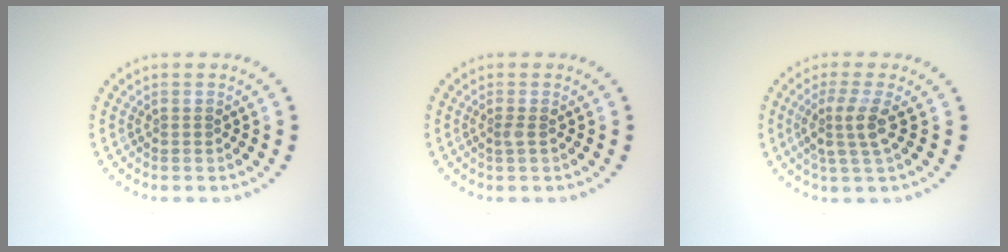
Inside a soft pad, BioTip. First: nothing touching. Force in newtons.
{"total": 0.6, "press": 0.5, "slide": 0.3}
{"total": 2.8, "press": 2.1, "slide": 1.8}